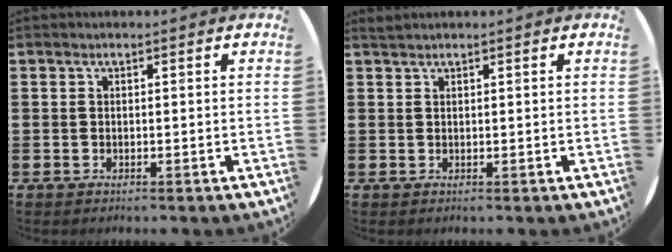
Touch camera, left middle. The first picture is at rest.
{"total": 0.6, "force": [0.6, -0.1, 0.0], "torque": [0.001, 0.000, 0.012]}